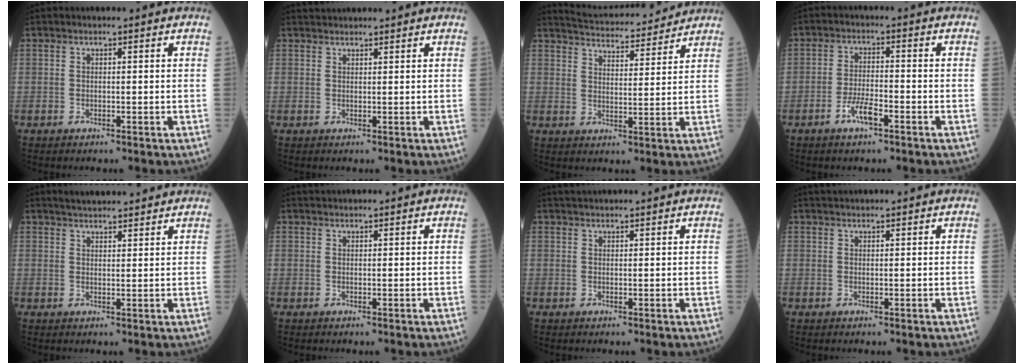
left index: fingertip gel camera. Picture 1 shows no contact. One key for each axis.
{"total": 3.1, "fx": 3.1, "fy": 0.2, "fz": 0.6, "tx": -0.011, "ty": 0.033, "tz": 0.052}
{"total": 14.5, "fx": 13.9, "fy": 1.9, "fz": 3.4, "tx": -0.057, "ty": 0.023, "tz": 0.198}
{"total": 4.1, "fx": -2.4, "fy": 0.8, "fz": 3.2, "tx": -0.067, "ty": 0.000, "tz": -0.047}
{"total": 8.3, "fx": 7.7, "fy": 1.1, "fz": 3.0, "tx": -0.046, "ty": 0.027, "tz": 0.107}
{"total": 2.8, "fx": 2.8, "fy": -0.1, "fz": 0.6, "tx": -0.007, "ty": 0.031, "tz": 0.047}
{"total": 4.7, "fx": 4.4, "fy": 0.0, "fz": 1.5, "tx": -0.020, "ty": 0.036, "tz": 0.067}
{"total": 3.8, "fx": 3.6, "fy": -0.1, "fz": 1.1, "tx": -0.012, "ty": 0.034, "tz": 0.057}